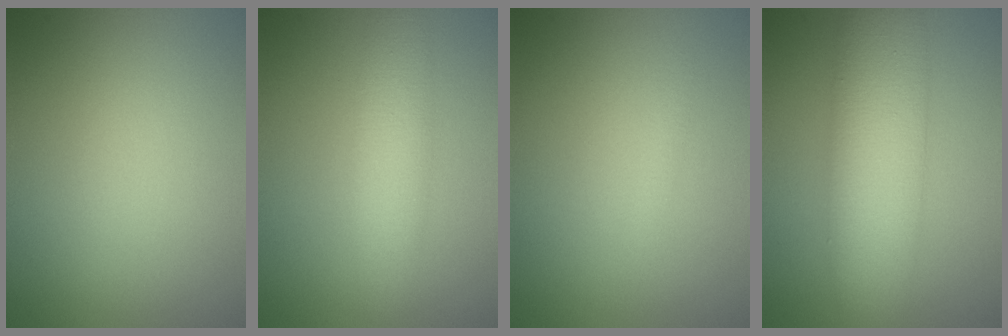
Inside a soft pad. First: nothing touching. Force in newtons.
{"total": 4.3, "press": 4.3, "slide": 0.0}
{"total": 0.5, "press": 0.5, "slide": 0.0}
{"total": 8.6, "press": 8.6, "slide": 0.1}